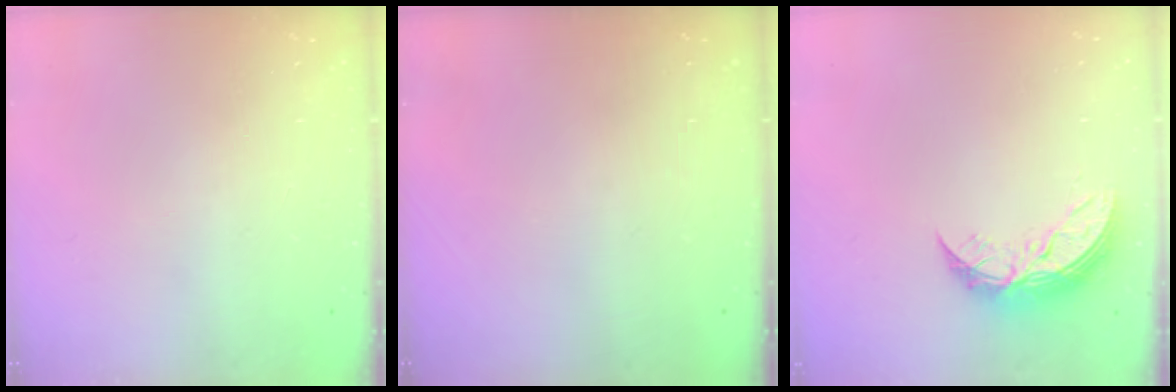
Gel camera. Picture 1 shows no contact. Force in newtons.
{"total": 0.0}
{"total": 9.3, "press": 9.3, "slide": 0.5}